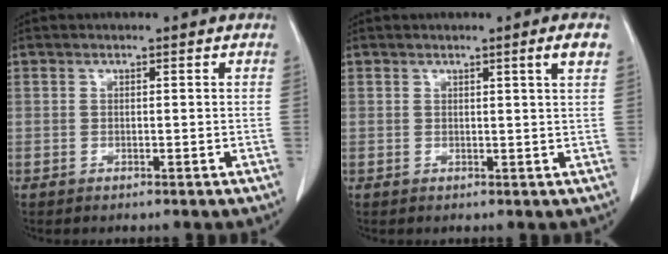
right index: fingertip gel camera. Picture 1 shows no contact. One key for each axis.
{"total": 2.4, "fx": 1.2, "fy": -0.7, "fz": 2.0, "tx": -0.027, "ty": -0.007, "tz": 0.018}